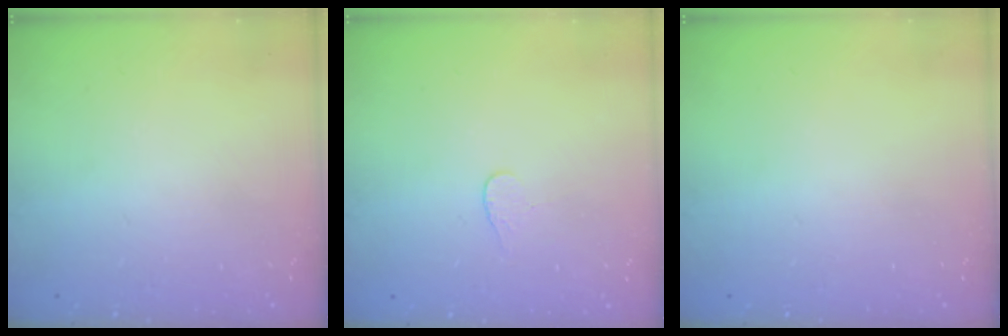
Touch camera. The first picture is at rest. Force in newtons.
{"total": 3.4, "press": 3.4, "slide": 0.4}
{"total": 0.0}